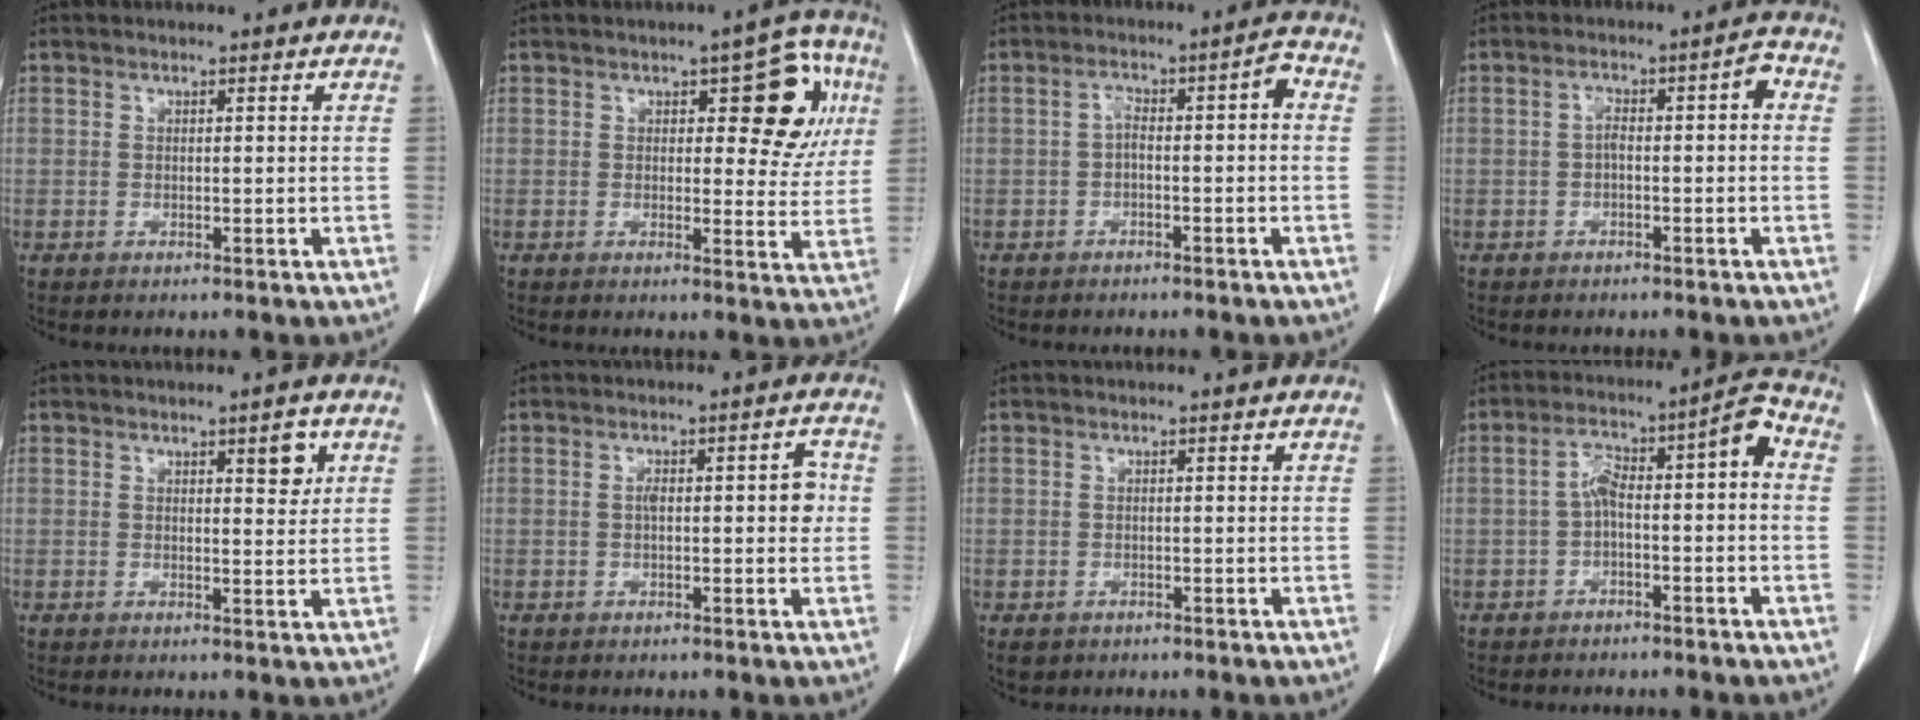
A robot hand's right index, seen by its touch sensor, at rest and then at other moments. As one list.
[{"total": 9.9, "force": [3.2, 4.2, 8.4], "torque": [-0.085, 0.020, 0.038]}, {"total": 4.7, "force": [-0.5, 1.4, 4.5], "torque": [-0.071, 0.031, -0.007]}, {"total": 4.5, "force": [-0.2, 1.3, 4.3], "torque": [-0.069, 0.029, -0.004]}, {"total": 3.2, "force": [1.5, 0.9, 2.7], "torque": [-0.033, -0.006, 0.021]}, {"total": 4.9, "force": [0.3, 1.6, 4.7], "torque": [-0.070, 0.017, 0.004]}, {"total": 1.8, "force": [-0.9, 1.5, 0.4], "torque": [-0.010, 0.001, -0.007]}, {"total": 8.1, "force": [-0.7, 2.1, 7.8], "torque": [-0.125, 0.047, -0.013]}]